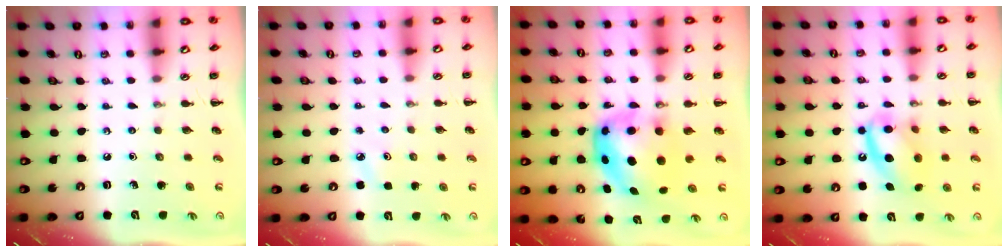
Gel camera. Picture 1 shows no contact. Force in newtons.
{"total": 4.0, "press": 3.8, "slide": 1.3}
{"total": 7.3, "press": 7.1, "slide": 1.5}
{"total": 14.6, "press": 14.5, "slide": 2.0}